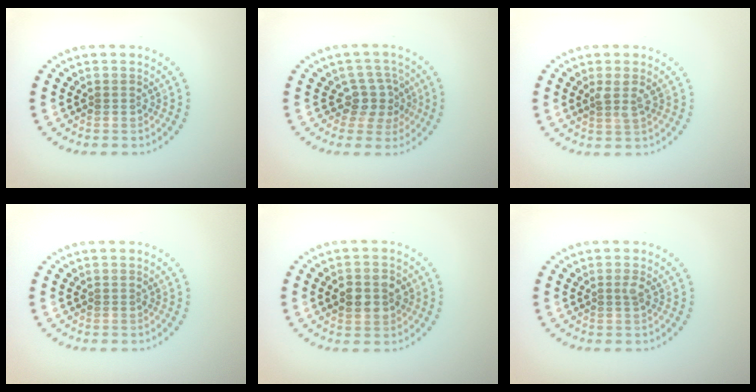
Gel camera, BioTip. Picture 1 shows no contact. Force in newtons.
{"total": 3.0, "press": 2.3, "slide": 1.8}
{"total": 1.4, "press": 1.2, "slide": 0.8}
{"total": 0.0}
{"total": 2.8, "press": 2.8, "slide": 0.1}
{"total": 0.8, "press": 0.5, "slide": 0.6}